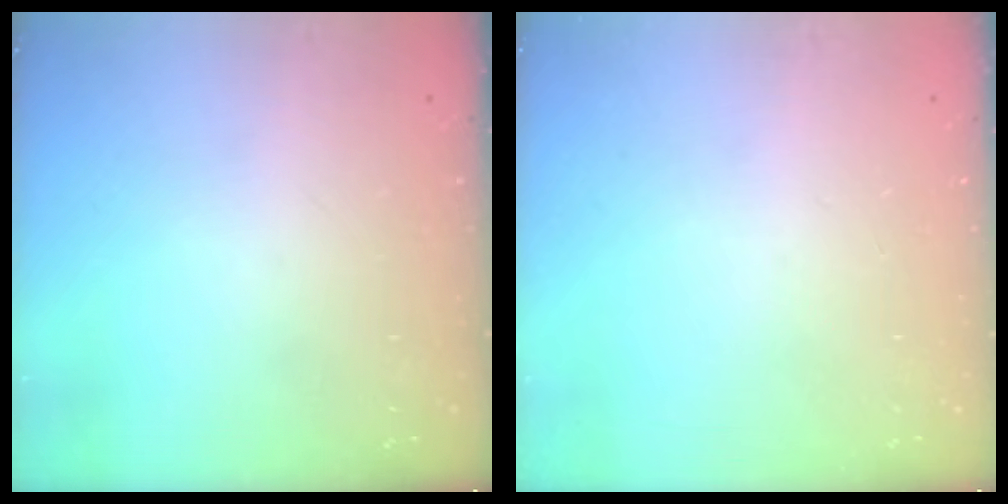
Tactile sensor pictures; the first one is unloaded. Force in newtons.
{"total": 0.0}